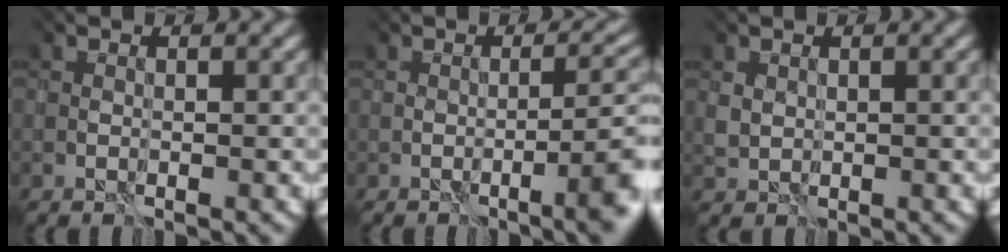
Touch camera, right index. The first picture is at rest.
{"total": 4.3, "force": [-2.5, 0.1, 3.5], "torque": [-0.043, -0.001, -0.016]}
{"total": 1.3, "force": [0.9, 0.9, -0.2], "torque": [-0.019, -0.007, 0.029]}